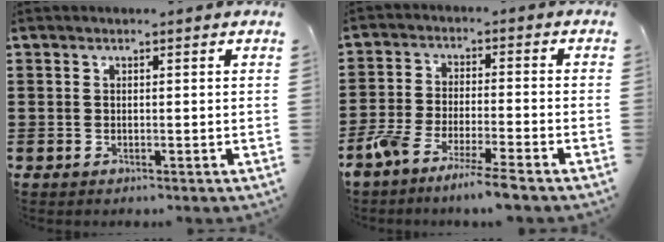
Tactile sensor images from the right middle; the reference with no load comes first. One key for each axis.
{"total": 5.9, "fx": -5.3, "fy": -0.4, "fz": 2.7, "tx": -0.063, "ty": -0.018, "tz": -0.103}